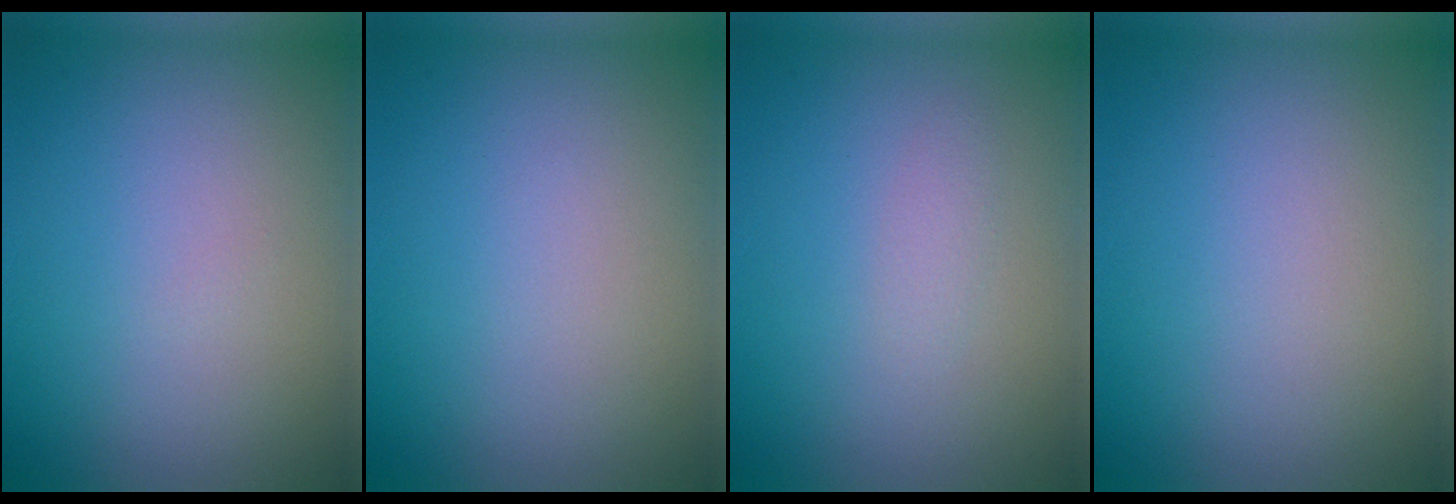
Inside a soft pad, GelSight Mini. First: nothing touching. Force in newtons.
{"total": 0.0}
{"total": 0.9, "press": 0.9, "slide": 0.1}
{"total": 0.0}